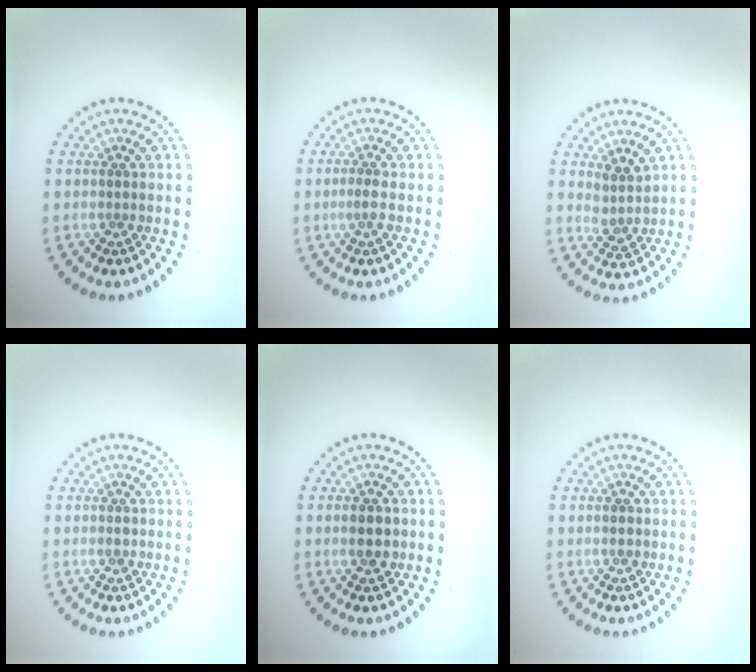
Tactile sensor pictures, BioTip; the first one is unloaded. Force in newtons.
{"total": 1.2, "press": 1.0, "slide": 0.6}
{"total": 1.9, "press": 1.5, "slide": 1.1}
{"total": 1.1, "press": 1.1, "slide": 0.2}
{"total": 2.5, "press": 2.5, "slide": 0.2}
{"total": 1.3, "press": 1.3, "slide": 0.2}